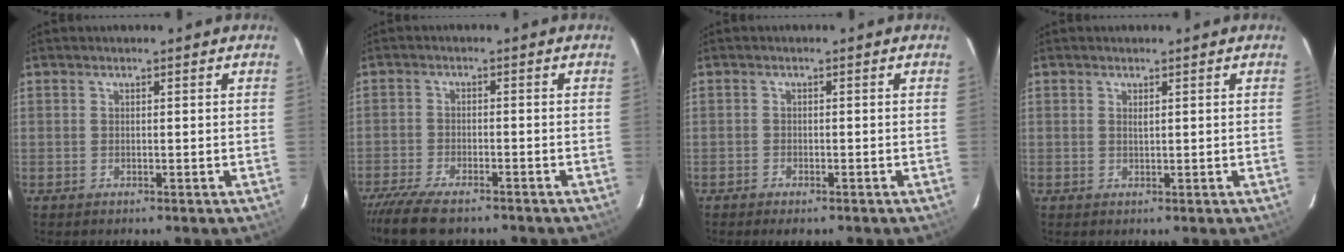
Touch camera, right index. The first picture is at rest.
{"total": 9.6, "force": [-8.0, 2.6, 4.5], "torque": [-0.114, -0.033, -0.144]}
{"total": 2.4, "force": [-1.8, 1.0, 1.2], "torque": [-0.032, -0.005, -0.033]}
{"total": 0.8, "force": [0.3, 0.3, 0.7], "torque": [-0.012, 0.001, 0.007]}